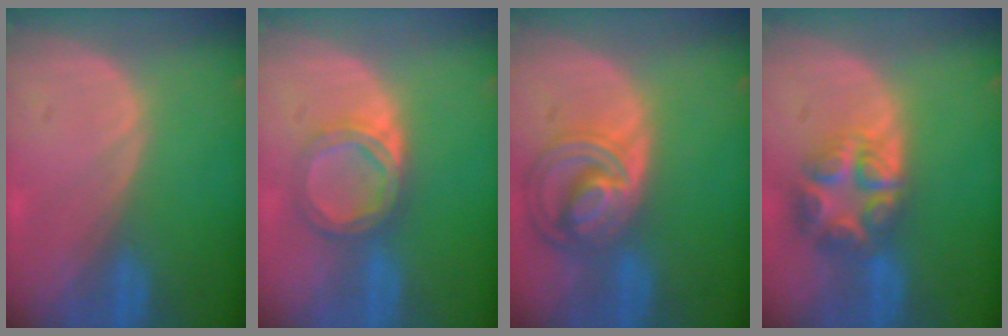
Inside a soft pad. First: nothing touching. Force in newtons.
{"total": 5.1, "press": 5.0, "slide": 0.7}
{"total": 8.8, "press": 7.6, "slide": 4.4}
{"total": 8.1, "press": 7.0, "slide": 4.0}